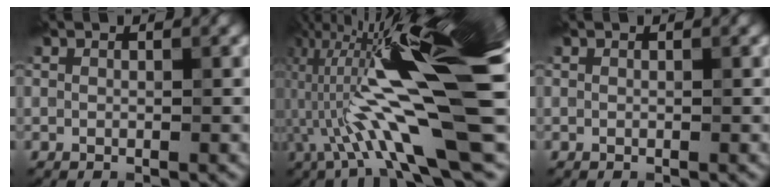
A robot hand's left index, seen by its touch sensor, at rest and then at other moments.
{"total": 16.3, "force": [-1.4, 3.6, 15.8], "torque": [-0.288, 0.023, -0.021]}
{"total": 0.0}